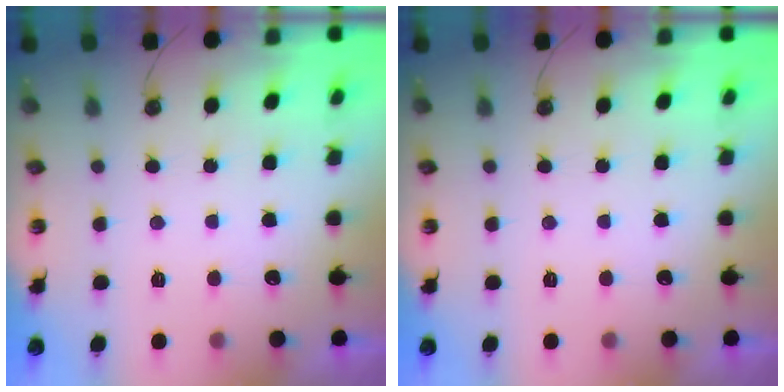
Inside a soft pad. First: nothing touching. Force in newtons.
{"total": 0.0}